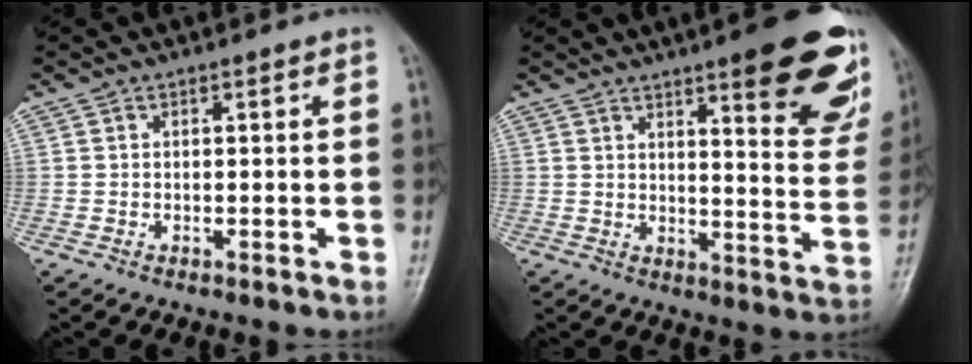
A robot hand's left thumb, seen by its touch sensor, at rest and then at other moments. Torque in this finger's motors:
{"motor_torque": [2.19, 1.42, 1.29, -1.37, 0.19]}